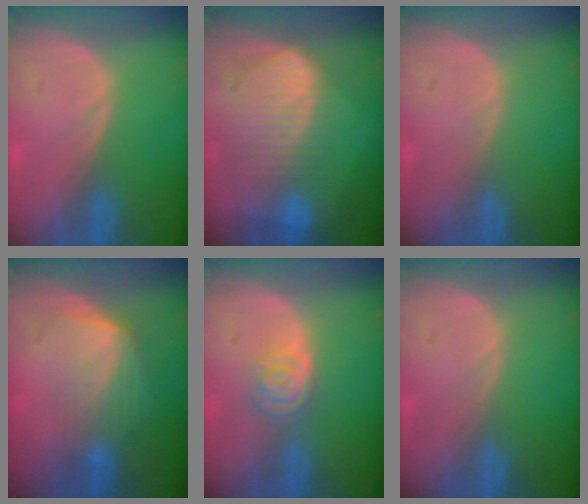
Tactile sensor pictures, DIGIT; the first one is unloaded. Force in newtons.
{"total": 10.5, "press": 9.0, "slide": 5.3}
{"total": 0.0}
{"total": 6.3, "press": 6.0, "slide": 1.9}
{"total": 4.5, "press": 4.1, "slide": 1.8}
{"total": 0.0}